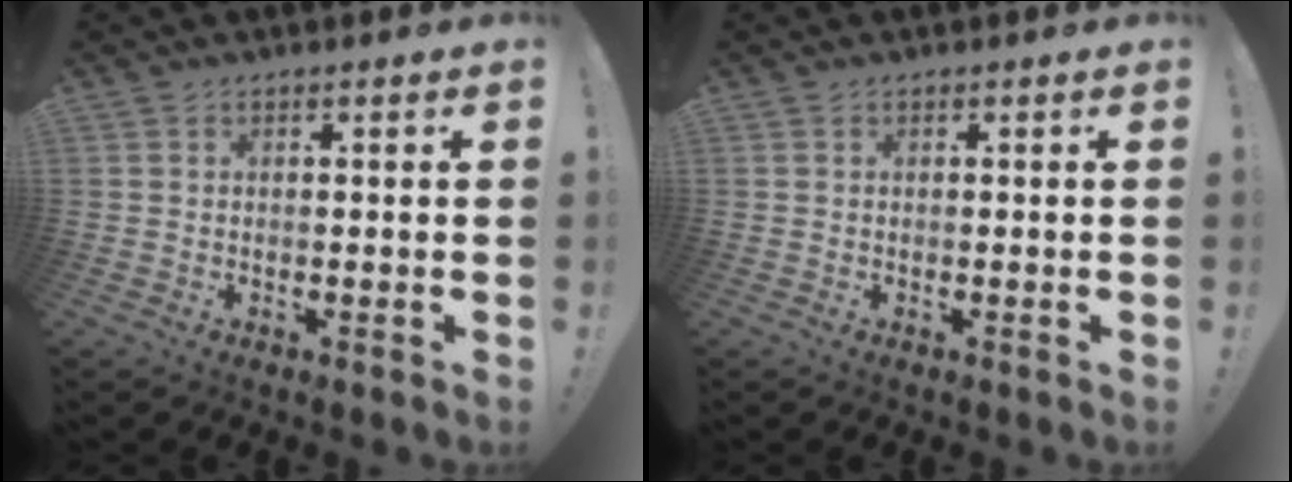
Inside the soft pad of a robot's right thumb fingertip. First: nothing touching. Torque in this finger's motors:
{"motor_torque": [0.00, 0.00, -0.08, 0.08, 0.00]}